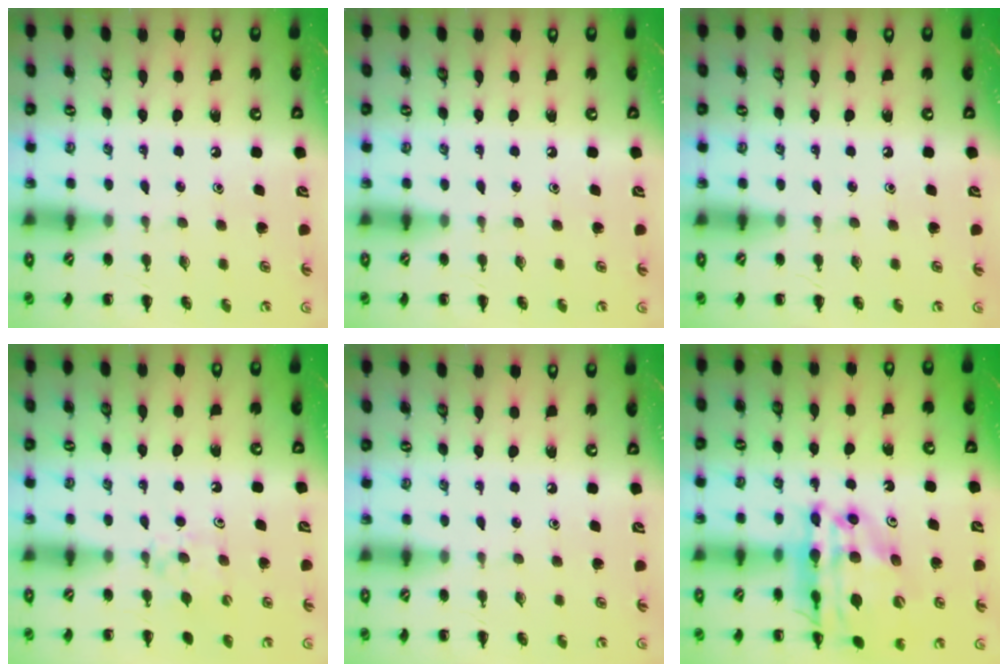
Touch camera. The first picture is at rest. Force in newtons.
{"total": 0.0}
{"total": 0.0}
{"total": 5.1, "press": 4.8, "slide": 1.6}
{"total": 0.0}
{"total": 20.4, "press": 20.0, "slide": 4.4}